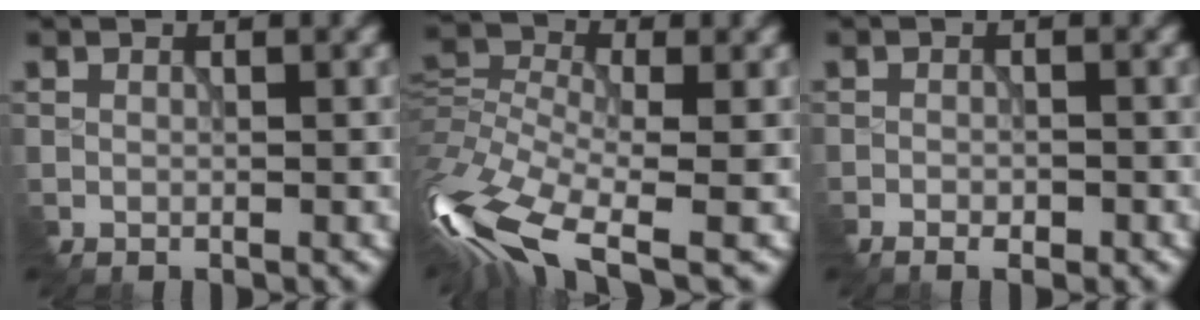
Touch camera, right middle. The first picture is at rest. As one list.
[{"total": 12.7, "force": [-6.2, 5.9, 9.4], "torque": [-0.224, -0.005, -0.122]}, {"total": 2.1, "force": [-1.7, 0.7, 1.1], "torque": [-0.020, -0.005, -0.028]}]